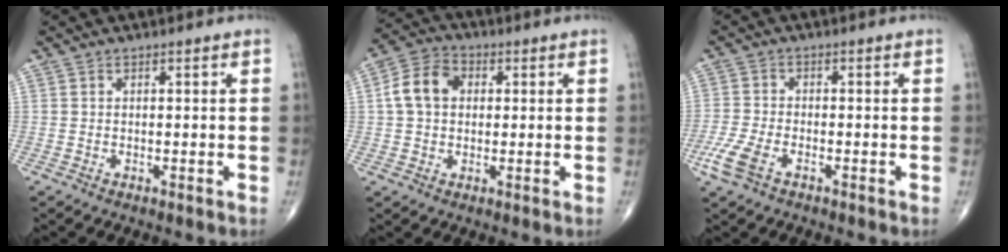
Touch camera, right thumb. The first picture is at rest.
{"total": 8.3, "force": [1.2, 6.2, 5.4], "torque": [-0.092, 0.020, 0.013]}
{"total": 5.6, "force": [-2.9, 2.6, 4.0], "torque": [-0.103, 0.005, -0.060]}